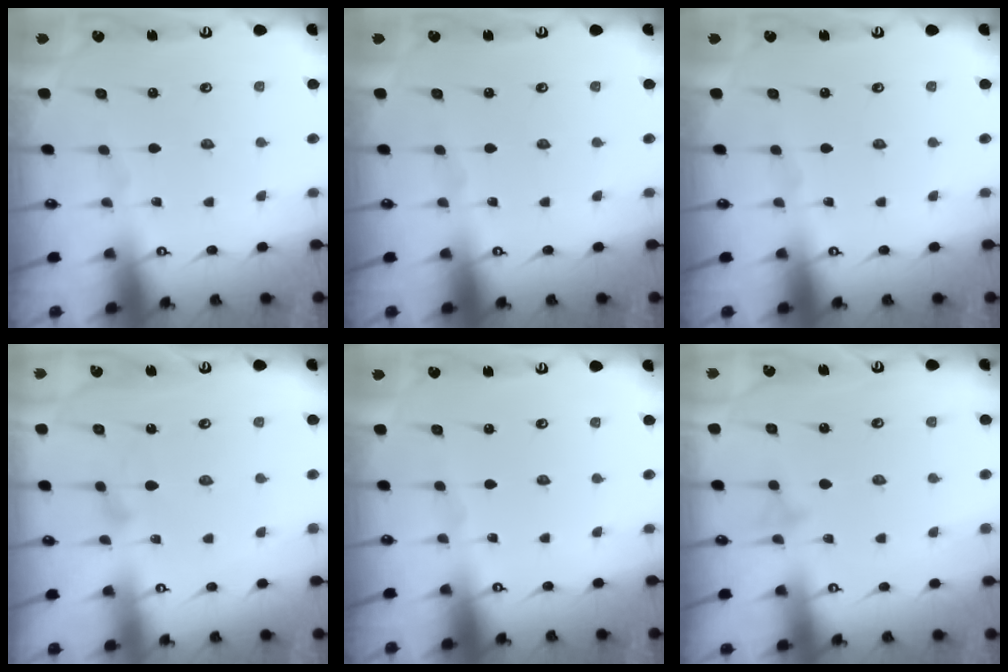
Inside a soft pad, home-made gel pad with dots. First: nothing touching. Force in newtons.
{"total": 0.0}
{"total": 0.0}
{"total": 9.3, "press": 9.3, "slide": 0.4}
{"total": 0.0}
{"total": 8.0, "press": 7.9, "slide": 0.8}